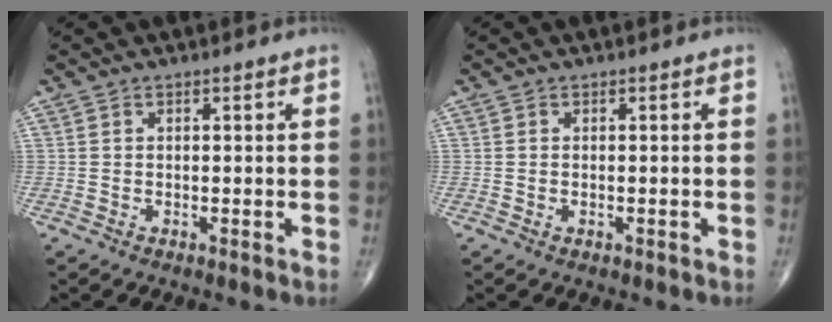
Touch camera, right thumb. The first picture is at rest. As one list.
[{"total": 0.6, "force": [-0.1, 0.3, 0.5], "torque": [-0.012, 0.000, -0.001]}]